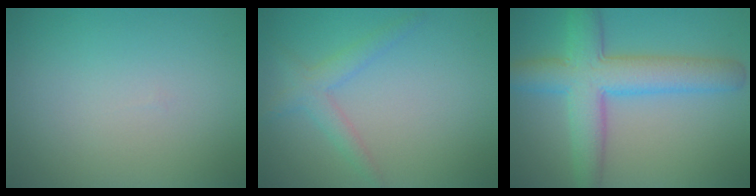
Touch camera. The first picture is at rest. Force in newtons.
{"total": 2.3, "press": 2.3, "slide": 0.1}
{"total": 7.3, "press": 7.3, "slide": 0.3}